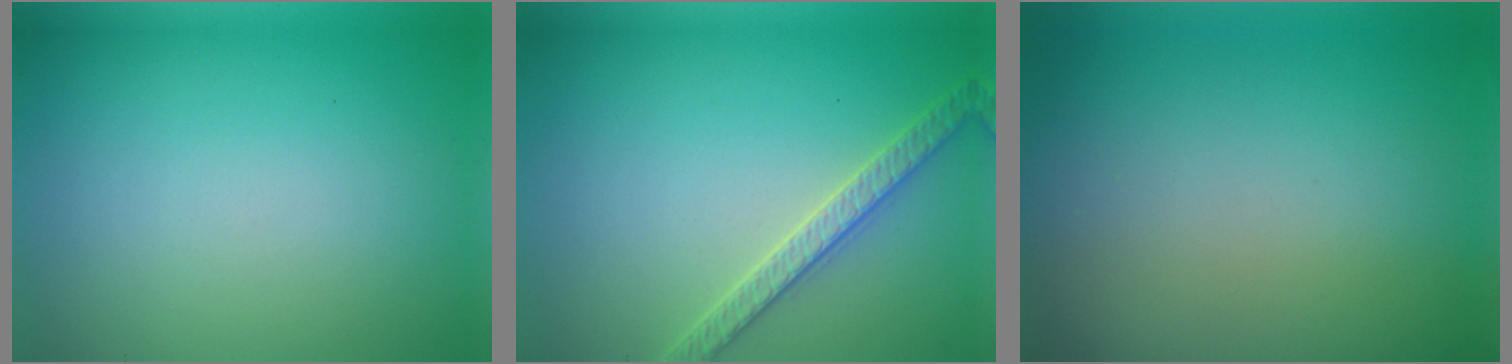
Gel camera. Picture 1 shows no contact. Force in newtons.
{"total": 2.7, "press": 2.7, "slide": 0.1}
{"total": 0.0}